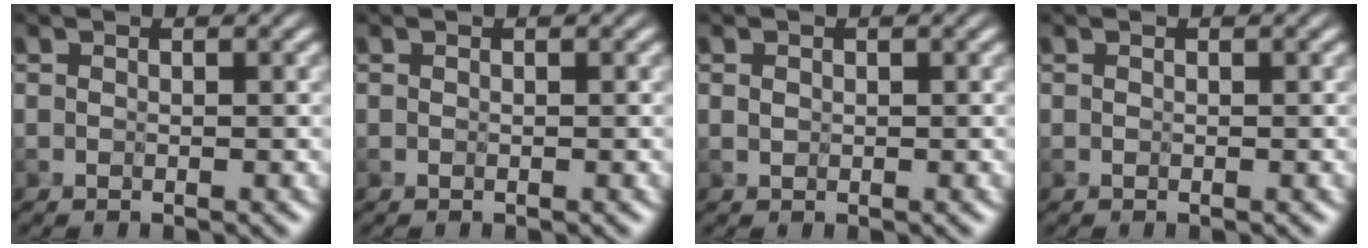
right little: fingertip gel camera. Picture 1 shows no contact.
{"total": 0.0}
{"total": 0.6, "force": [0.0, 0.5, 0.3], "torque": [-0.009, 0.000, 0.003]}
{"total": 0.0}